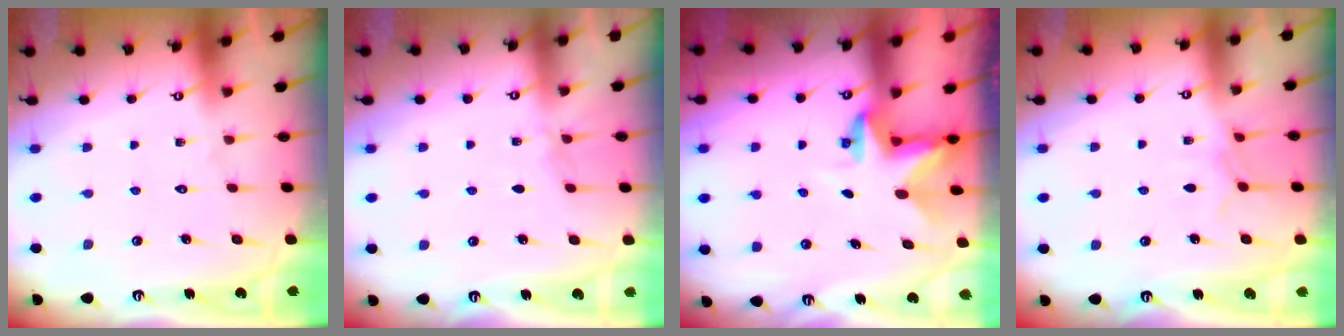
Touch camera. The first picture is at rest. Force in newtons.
{"total": 3.5, "press": 3.4, "slide": 0.5}
{"total": 2.9, "press": 2.9, "slide": 0.2}
{"total": 5.2, "press": 5.2, "slide": 0.6}